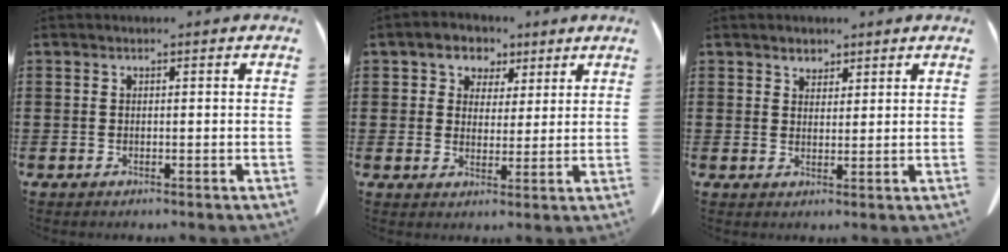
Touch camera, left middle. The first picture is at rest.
{"total": 4.3, "force": [2.6, 3.4, 0.4], "torque": [-0.033, 0.005, 0.045]}
{"total": 2.1, "force": [1.8, 1.0, 0.1], "torque": [-0.008, 0.002, 0.037]}